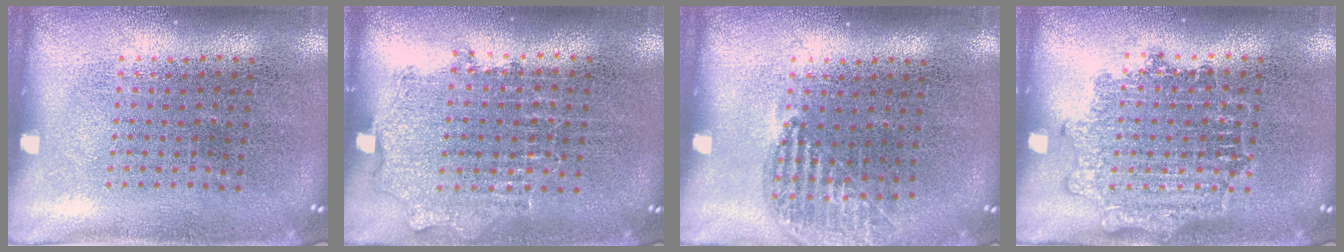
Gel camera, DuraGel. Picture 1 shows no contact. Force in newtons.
{"total": 0.9, "press": 0.9, "slide": 0.2}
{"total": 1.0, "press": 1.0, "slide": 0.0}
{"total": 1.2, "press": 1.2, "slide": 0.3}